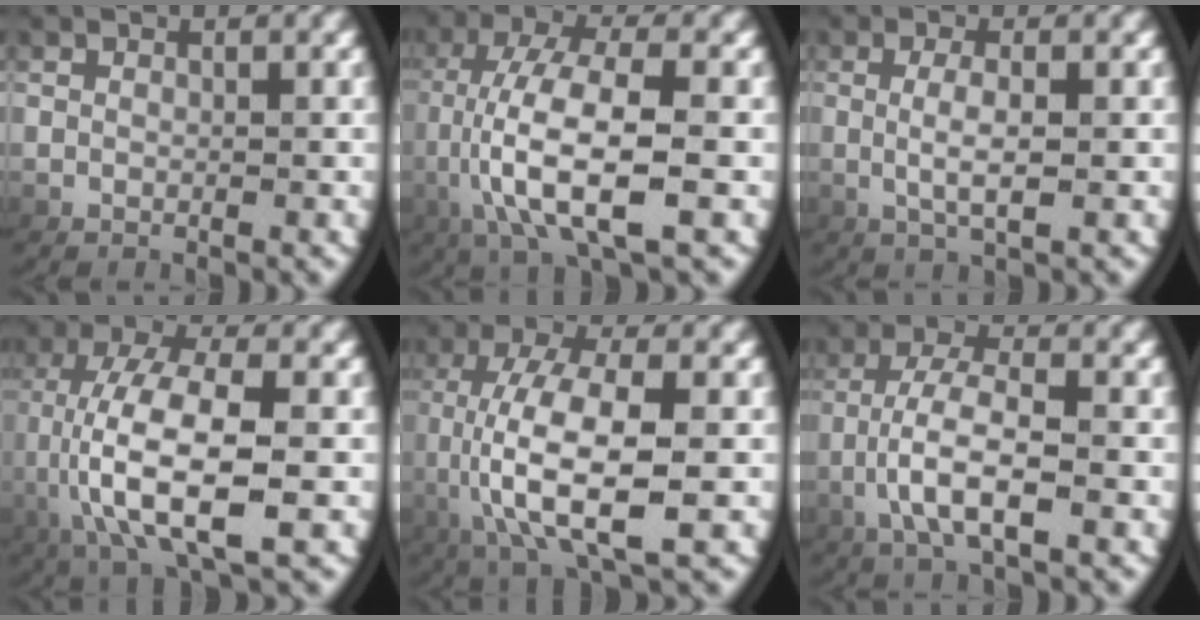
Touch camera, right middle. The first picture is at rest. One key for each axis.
{"total": 7.7, "fx": -0.7, "fy": 2.8, "fz": 7.1, "tx": -0.163, "ty": -0.017, "tz": 0.005}
{"total": 2.9, "fx": 0.1, "fy": 0.5, "fz": 2.9, "tx": -0.063, "ty": -0.006, "tz": 0.010}
{"total": 8.2, "fx": -0.5, "fy": 3.2, "fz": 7.5, "tx": -0.169, "ty": -0.017, "tz": 0.010}
{"total": 8.4, "fx": -0.6, "fy": 3.5, "fz": 7.7, "tx": -0.173, "ty": -0.024, "tz": 0.014}
{"total": 4.8, "fx": -0.8, "fy": 1.4, "fz": 4.5, "tx": -0.098, "ty": -0.011, "tz": -0.004}